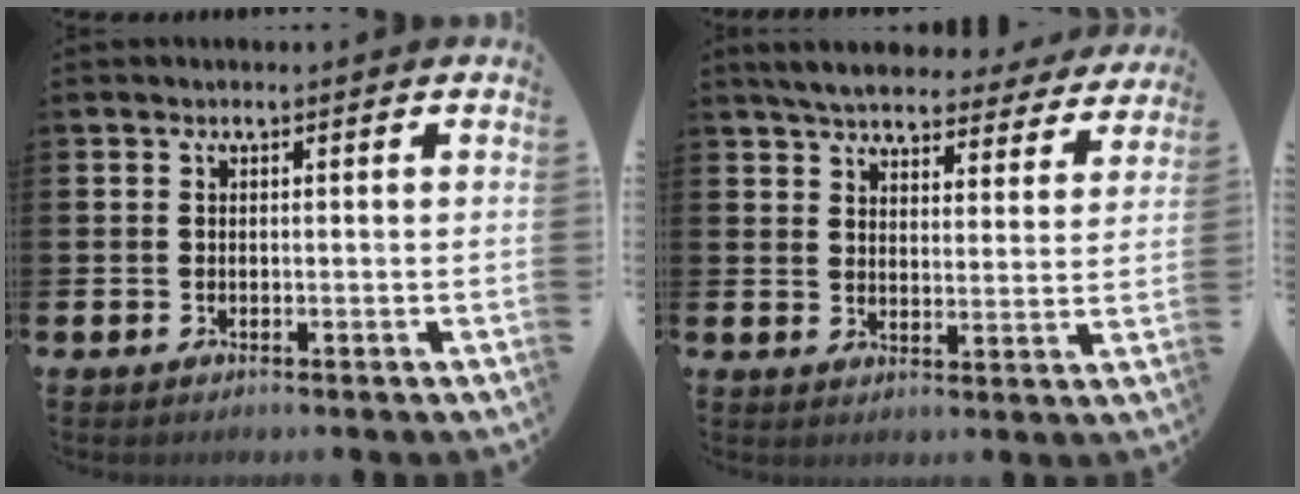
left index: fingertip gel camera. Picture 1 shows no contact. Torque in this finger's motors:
{"motor_torque": [0.93, -1.21, 0.09, 0.13]}